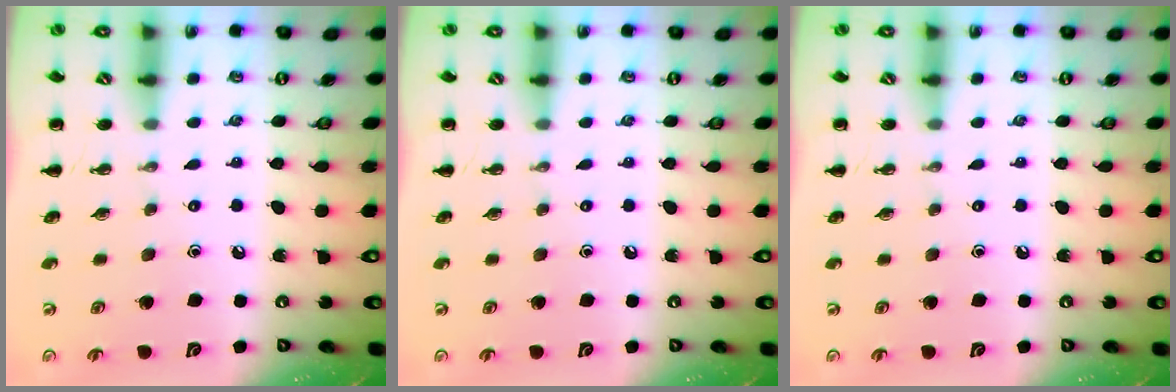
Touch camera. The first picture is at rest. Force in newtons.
{"total": 0.0}
{"total": 0.0}